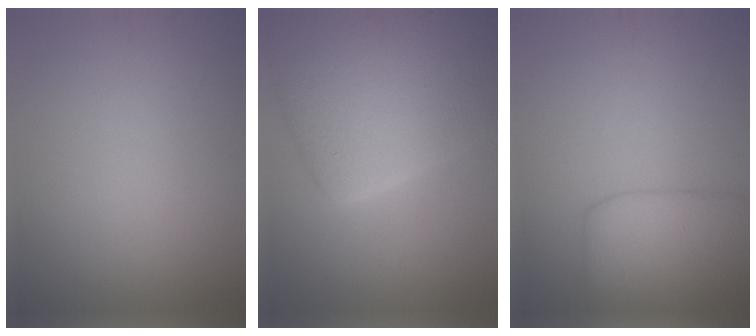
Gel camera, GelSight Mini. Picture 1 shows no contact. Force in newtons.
{"total": 13.6, "press": 13.6, "slide": 0.6}
{"total": 6.0, "press": 6.0, "slide": 0.3}